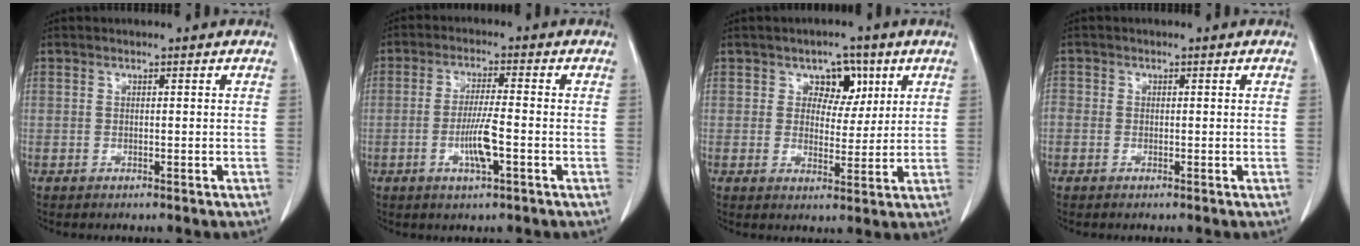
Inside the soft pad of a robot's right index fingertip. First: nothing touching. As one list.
[{"total": 5.6, "force": [-1.6, 0.3, 5.4], "torque": [-0.104, -0.004, -0.027]}, {"total": 5.3, "force": [2.4, 3.7, 2.8], "torque": [-0.028, 0.007, 0.035]}, {"total": 1.9, "force": [-0.6, 1.5, 0.9], "torque": [-0.027, 0.007, -0.009]}]